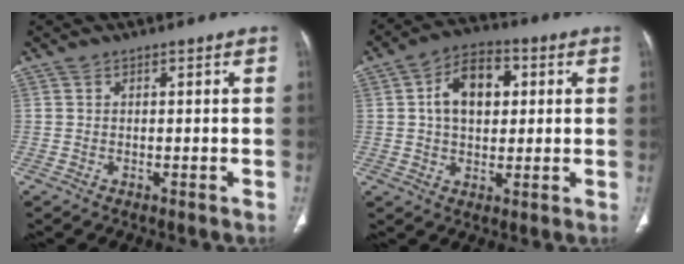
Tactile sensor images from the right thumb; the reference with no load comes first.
{"total": 10.8, "force": [2.2, 7.0, 7.9], "torque": [-0.111, 0.012, 0.032]}